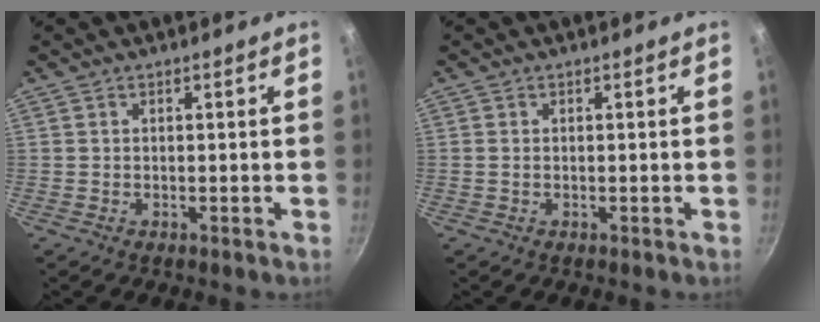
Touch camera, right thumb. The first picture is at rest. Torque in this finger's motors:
{"motor_torque": [-0.20, -0.21, -0.25, 0.31, -0.03]}